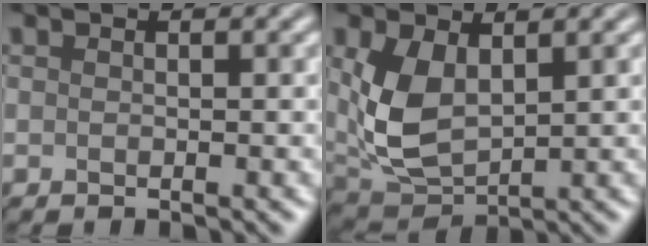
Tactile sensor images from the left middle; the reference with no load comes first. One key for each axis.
{"total": 5.9, "fx": 1.2, "fy": 3.5, "fz": 4.6, "tx": -0.112, "ty": -0.006, "tz": 0.033}